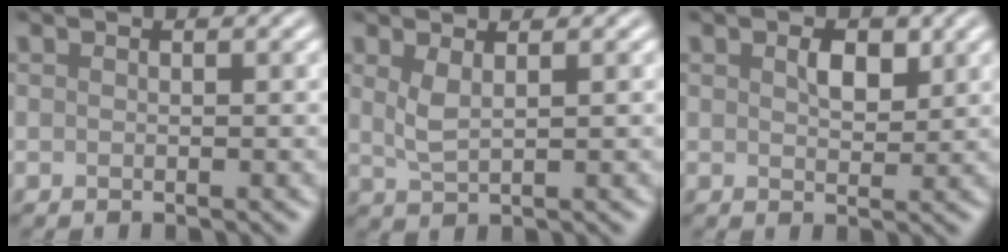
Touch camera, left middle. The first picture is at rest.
{"total": 2.0, "force": [0.9, 0.6, 1.6], "torque": [-0.038, -0.004, 0.022]}
{"total": 2.1, "force": [1.0, 1.1, 1.5], "torque": [-0.026, 0.000, 0.018]}